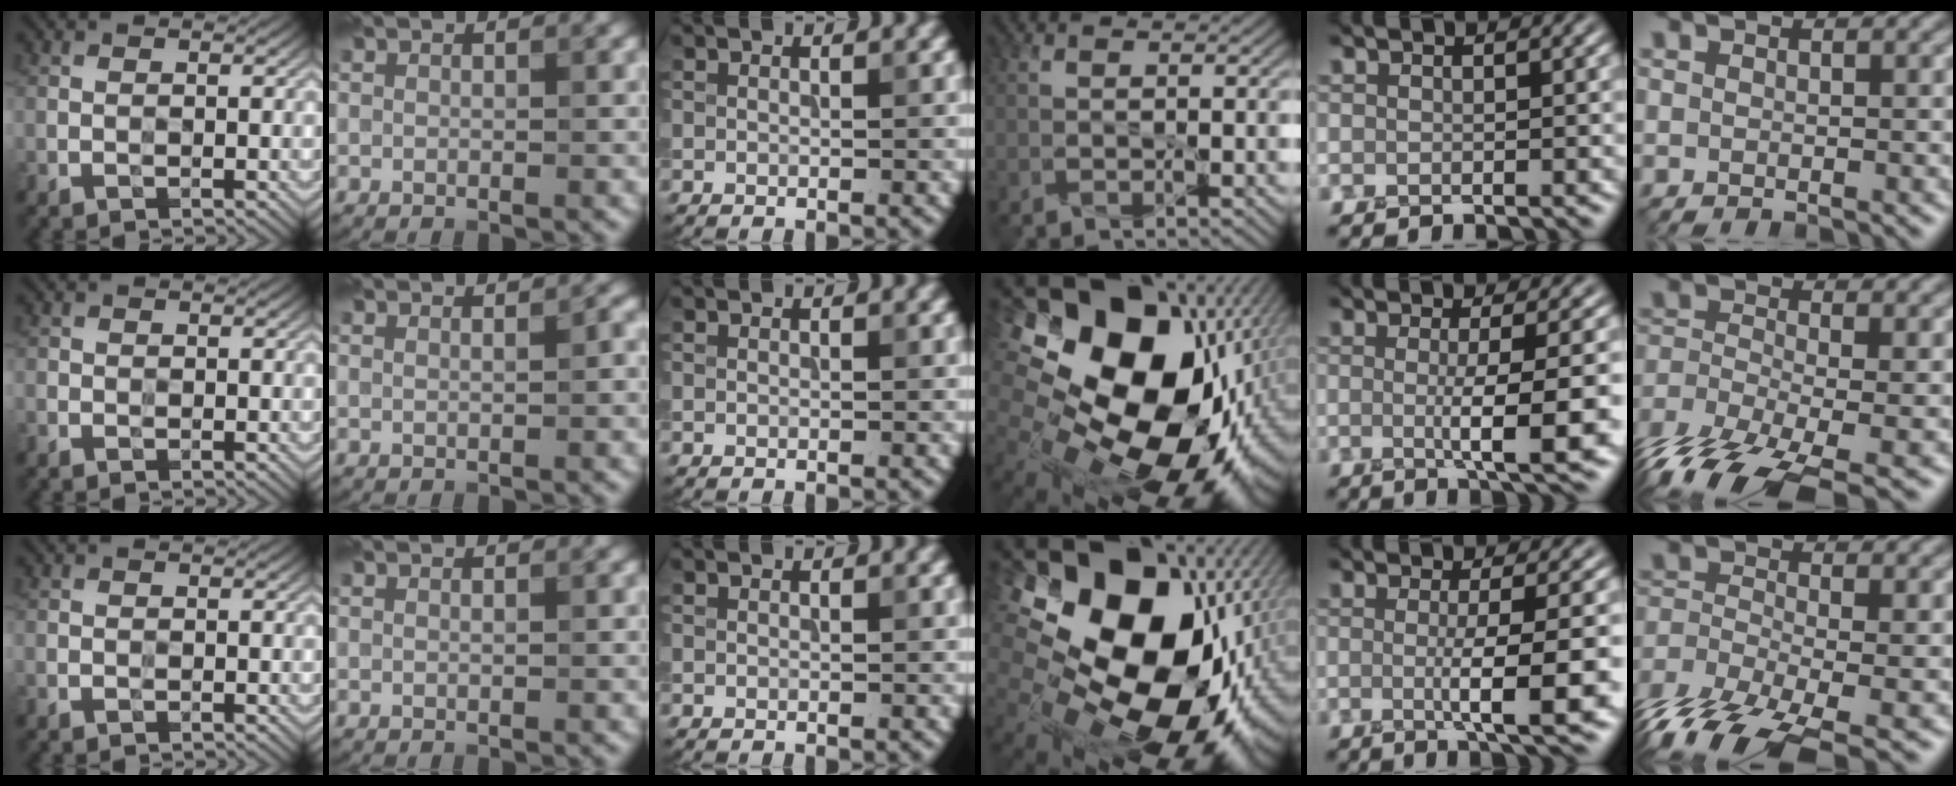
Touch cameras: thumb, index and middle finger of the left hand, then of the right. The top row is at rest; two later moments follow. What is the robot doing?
{"motion": "peel", "object": "tape"}